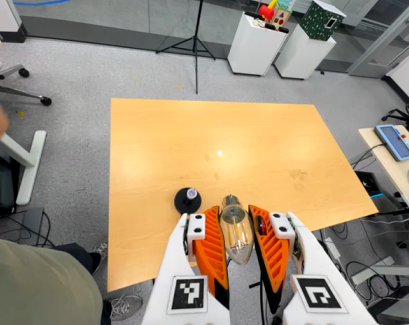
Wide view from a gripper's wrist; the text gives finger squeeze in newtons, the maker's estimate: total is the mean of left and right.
{"total": 21.3, "left": 23.2, "right": 19.3}